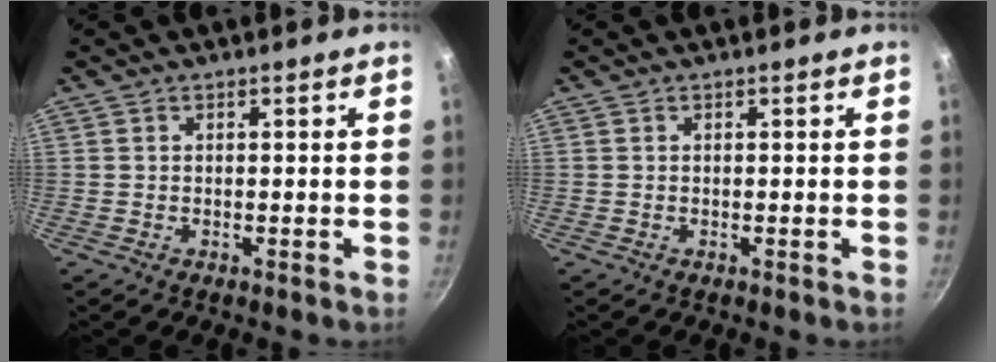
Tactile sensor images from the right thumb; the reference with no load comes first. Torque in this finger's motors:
{"motor_torque": [-0.62, -0.30, 0.20, 0.02, -0.03]}